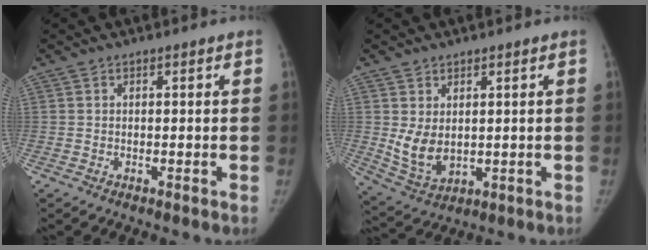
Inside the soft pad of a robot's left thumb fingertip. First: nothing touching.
{"total": 6.8, "force": [1.0, 4.6, 4.9], "torque": [-0.081, -0.020, 0.039]}